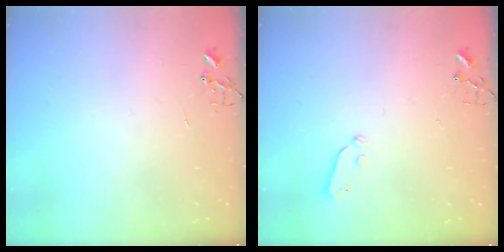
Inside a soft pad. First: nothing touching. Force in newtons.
{"total": 3.3, "press": 3.3, "slide": 0.5}